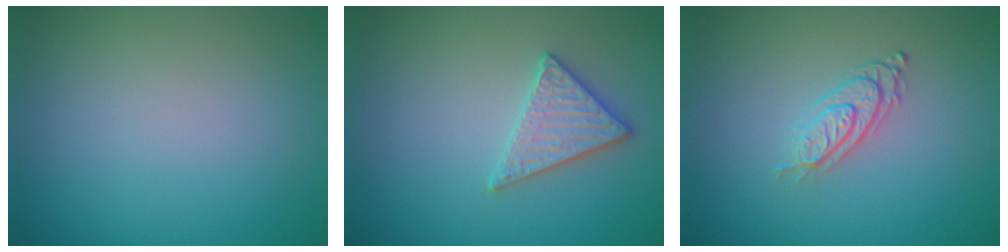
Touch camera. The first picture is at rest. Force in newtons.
{"total": 2.8, "press": 2.7, "slide": 0.7}
{"total": 2.9, "press": 1.9, "slide": 2.1}